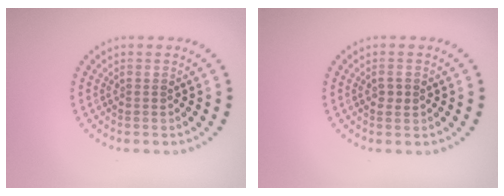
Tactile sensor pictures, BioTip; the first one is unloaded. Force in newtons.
{"total": 1.0, "press": 1.0, "slide": 0.1}